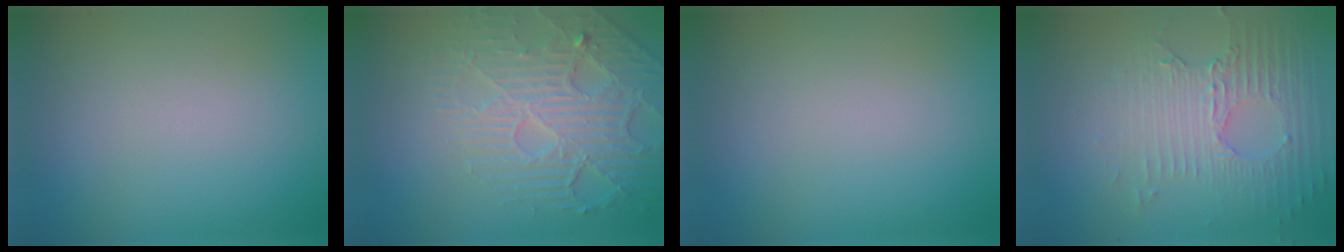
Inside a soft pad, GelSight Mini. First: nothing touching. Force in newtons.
{"total": 5.3, "press": 4.6, "slide": 2.6}
{"total": 0.0}
{"total": 5.4, "press": 3.5, "slide": 4.1}